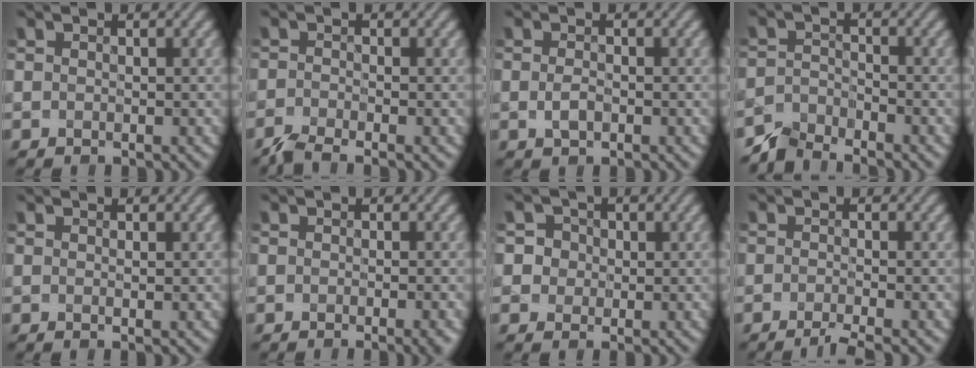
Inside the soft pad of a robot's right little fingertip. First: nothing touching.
{"total": 2.9, "force": [-2.7, 0.3, 1.1], "torque": [-0.028, -0.004, -0.051]}
{"total": 0.9, "force": [-0.6, 0.4, 0.6], "torque": [-0.018, 0.000, -0.004]}
{"total": 3.5, "force": [-3.5, 0.0, -0.3], "torque": [0.005, 0.006, -0.069]}
{"total": 1.1, "force": [0.4, 0.3, 1.0], "torque": [-0.007, 0.003, 0.007]}
{"total": 2.8, "force": [-1.3, 0.9, 2.3], "torque": [-0.025, -0.004, -0.015]}
{"total": 3.3, "force": [-0.6, 3.3, 0.1], "torque": [0.026, 0.020, -0.030]}
{"total": 2.9, "force": [-2.1, 0.1, 2.0], "torque": [-0.035, -0.005, -0.034]}